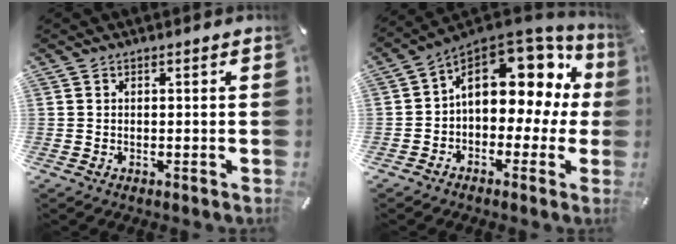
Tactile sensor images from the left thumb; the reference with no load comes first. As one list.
[{"total": 14.7, "force": [5.2, 9.6, 9.8], "torque": [-0.135, -0.038, 0.087]}]